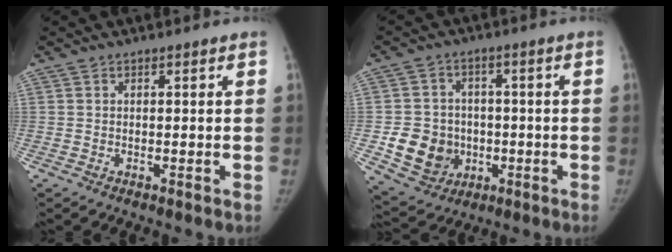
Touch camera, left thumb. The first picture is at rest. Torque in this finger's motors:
{"motor_torque": [-0.03, 0.03, 0.10, -0.13, 0.00]}